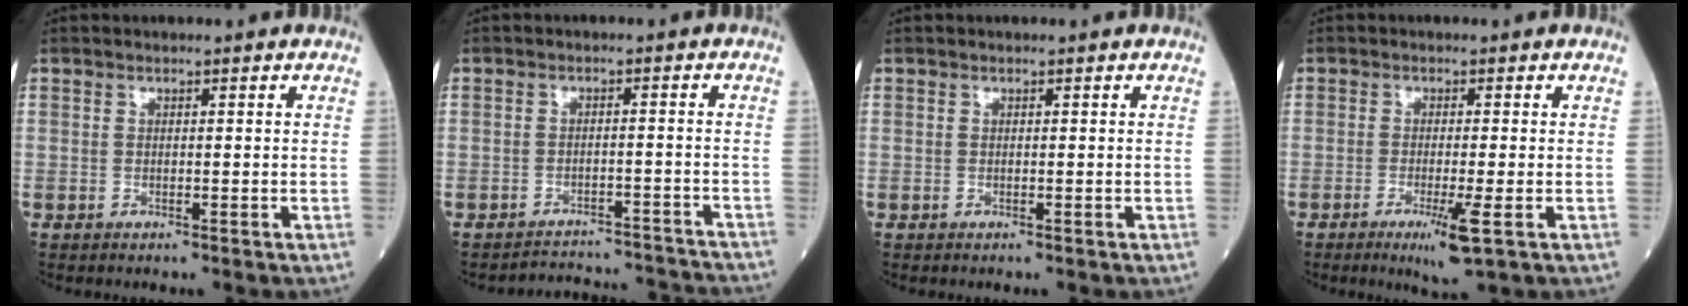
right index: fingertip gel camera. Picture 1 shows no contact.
{"total": 11.2, "force": [-11.2, 0.7, 0.5], "torque": [0.000, 0.015, -0.134]}
{"total": 0.0}
{"total": 4.8, "force": [-2.1, -0.1, 4.4], "torque": [-0.072, -0.015, -0.033]}